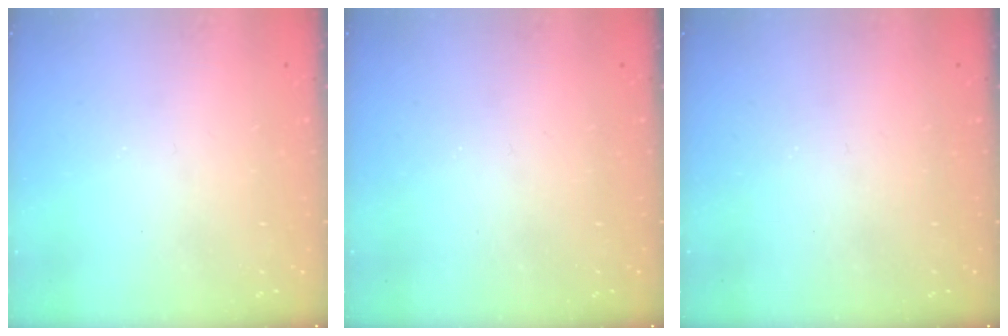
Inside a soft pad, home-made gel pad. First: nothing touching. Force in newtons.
{"total": 0.0}
{"total": 0.0}